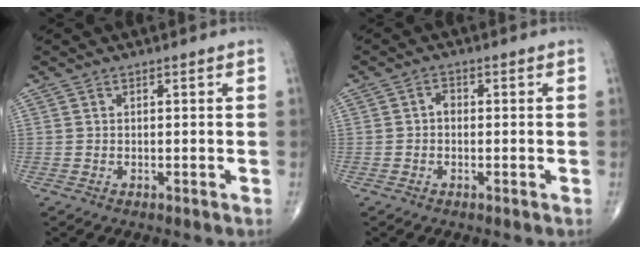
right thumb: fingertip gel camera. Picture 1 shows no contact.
{"total": 1.6, "force": [-0.2, 1.2, 1.1], "torque": [-0.008, 0.006, -0.008]}